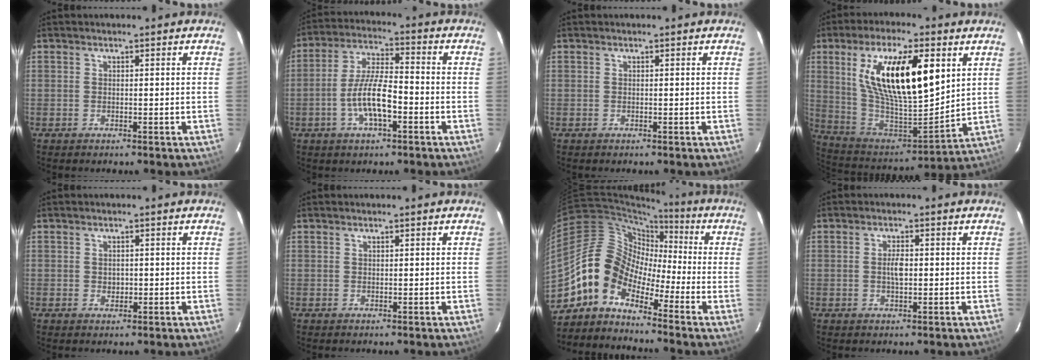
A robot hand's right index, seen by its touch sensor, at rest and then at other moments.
{"total": 9.5, "force": [-3.5, 2.8, 8.4], "torque": [-0.169, 0.002, -0.062]}
{"total": 0.0}
{"total": 22.8, "force": [7.9, 8.0, 19.9], "torque": [-0.366, 0.003, 0.150]}
{"total": 1.5, "force": [-0.1, 1.3, 0.6], "torque": [-0.006, 0.001, 0.001]}
{"total": 0.0}
{"total": 9.3, "force": [-5.2, 6.3, 4.4], "torque": [-0.072, 0.033, -0.124]}
{"total": 2.6, "force": [0.0, 1.1, 2.3], "torque": [-0.043, 0.002, -0.001]}